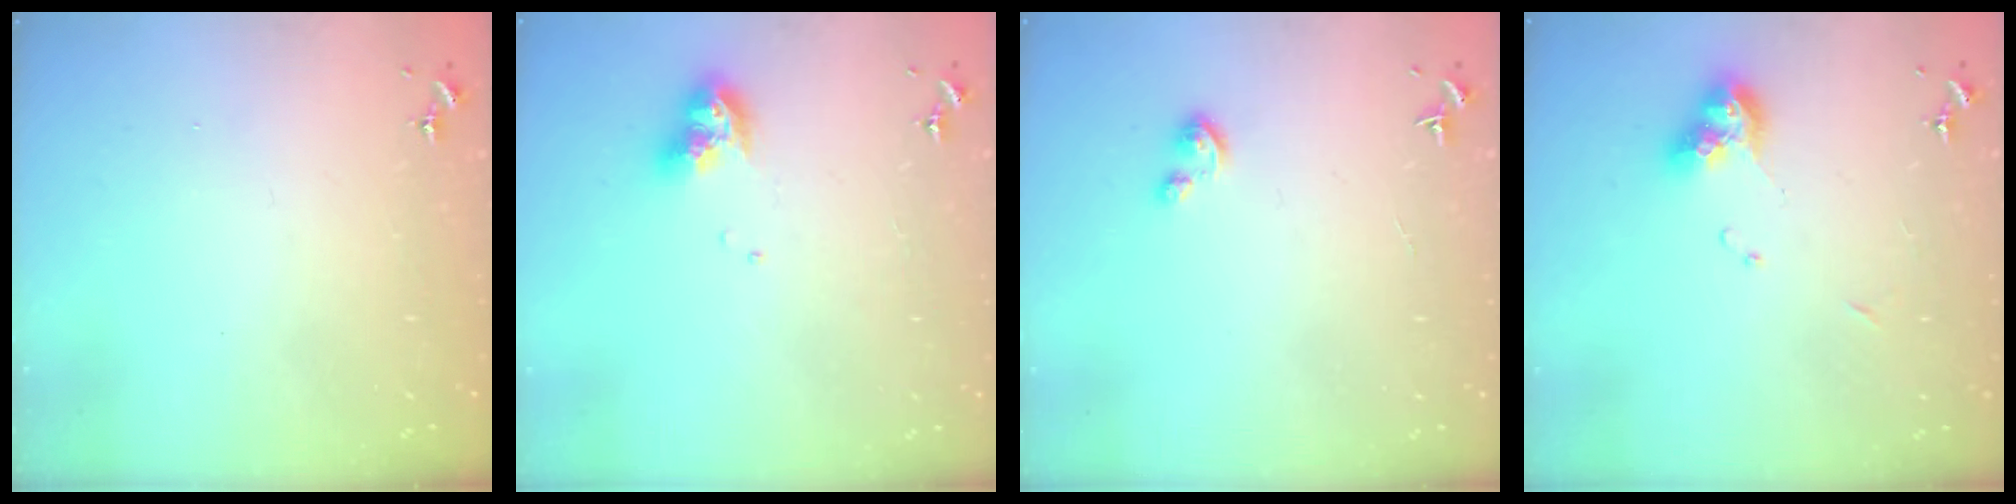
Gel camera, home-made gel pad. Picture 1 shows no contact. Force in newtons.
{"total": 11.1, "press": 11.1, "slide": 1.3}
{"total": 3.8, "press": 3.7, "slide": 0.4}
{"total": 10.9, "press": 10.9, "slide": 1.1}